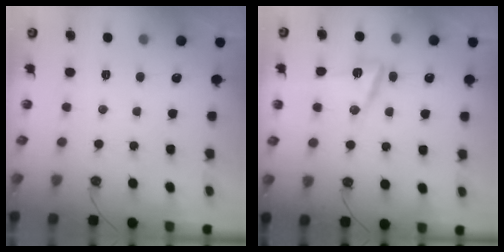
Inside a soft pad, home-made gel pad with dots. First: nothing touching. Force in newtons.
{"total": 11.7, "press": 11.6, "slide": 1.3}